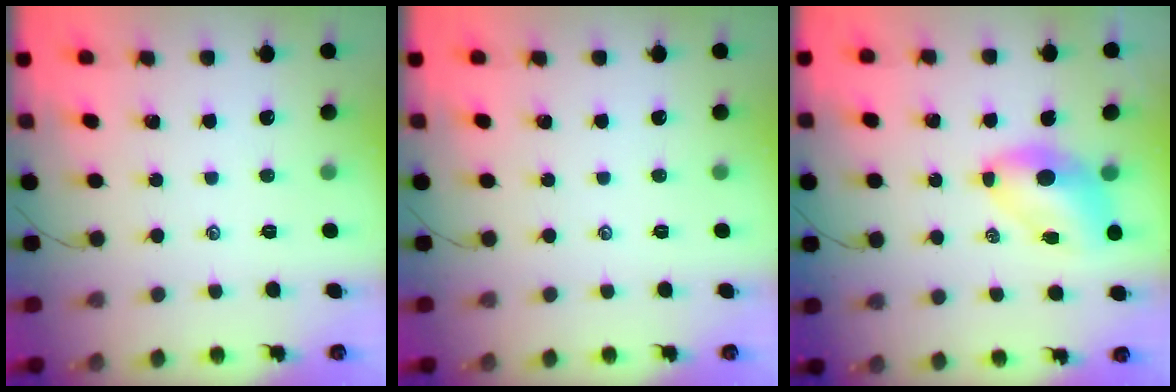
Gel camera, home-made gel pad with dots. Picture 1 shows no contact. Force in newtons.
{"total": 0.0}
{"total": 6.7, "press": 6.6, "slide": 1.3}